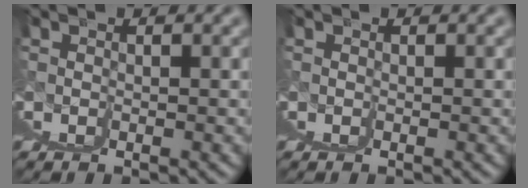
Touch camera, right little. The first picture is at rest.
{"total": 0.0}